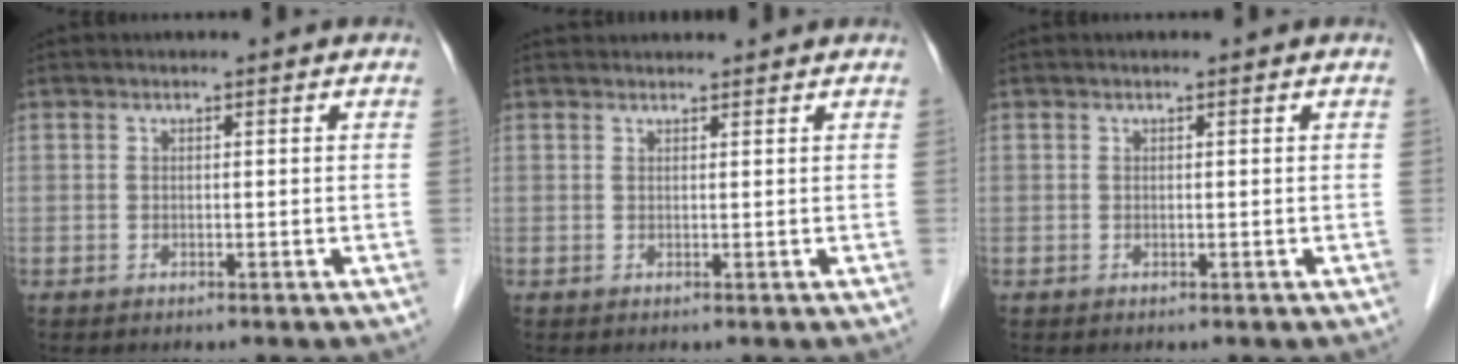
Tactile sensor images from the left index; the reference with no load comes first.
{"total": 3.6, "force": [3.5, 0.4, 0.6], "torque": [-0.006, 0.031, 0.048]}
{"total": 0.0}